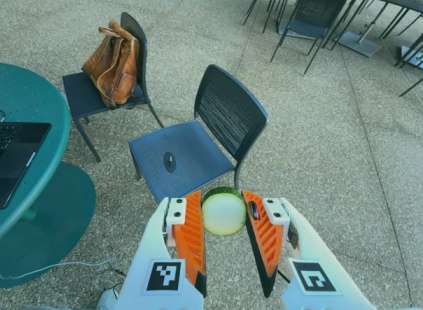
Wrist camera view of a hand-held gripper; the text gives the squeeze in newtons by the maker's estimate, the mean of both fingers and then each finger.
{"total": 12.0, "left": 12.0, "right": 12.1}